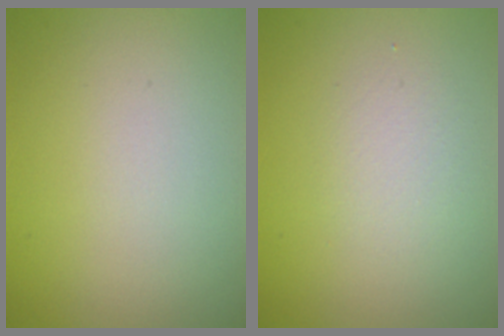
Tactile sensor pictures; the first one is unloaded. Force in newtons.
{"total": 1.7, "press": 1.7, "slide": 0.2}